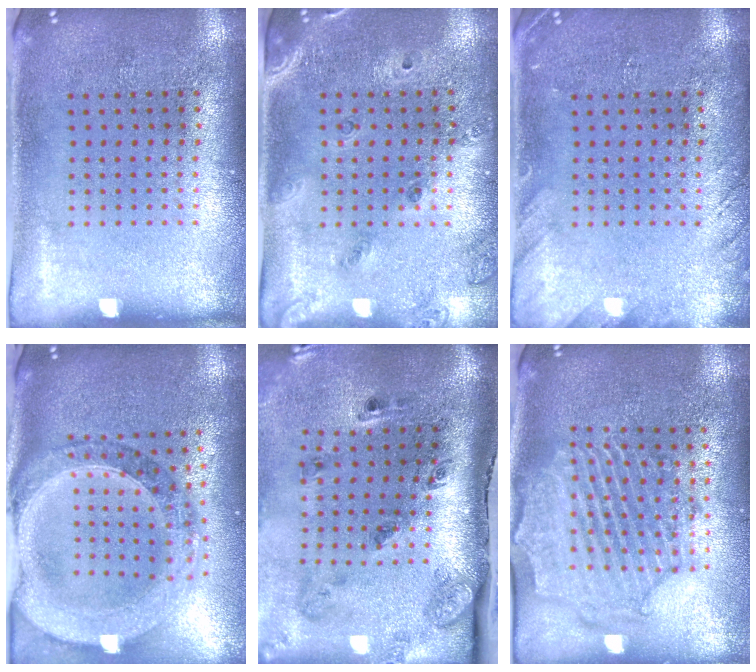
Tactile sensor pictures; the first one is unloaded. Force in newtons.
{"total": 1.5, "press": 1.3, "slide": 0.7}
{"total": 1.6, "press": 1.6, "slide": 0.2}
{"total": 1.9, "press": 1.8, "slide": 0.7}
{"total": 3.2, "press": 2.0, "slide": 2.5}
{"total": 2.3, "press": 2.2, "slide": 0.8}